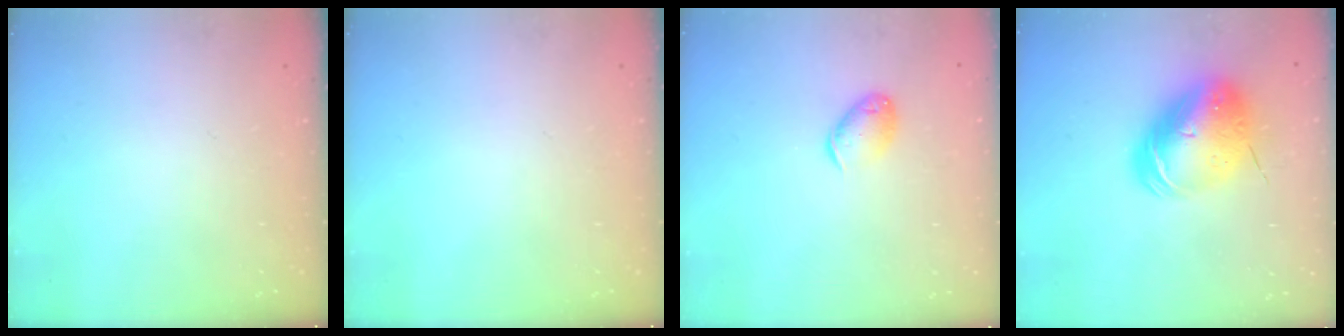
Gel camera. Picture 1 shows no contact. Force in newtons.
{"total": 0.0}
{"total": 8.9, "press": 8.9, "slide": 0.9}
{"total": 15.9, "press": 15.7, "slide": 2.9}